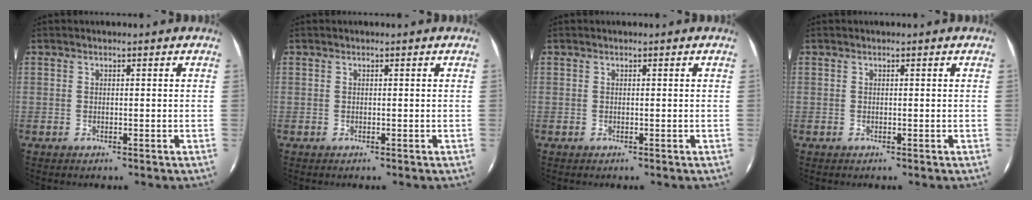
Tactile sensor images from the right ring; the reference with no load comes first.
{"total": 0.0}
{"total": 0.0}
{"total": 0.0}